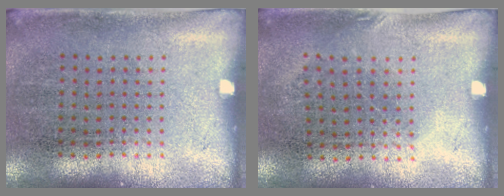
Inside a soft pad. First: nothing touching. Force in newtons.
{"total": 0.8, "press": 0.6, "slide": 0.5}